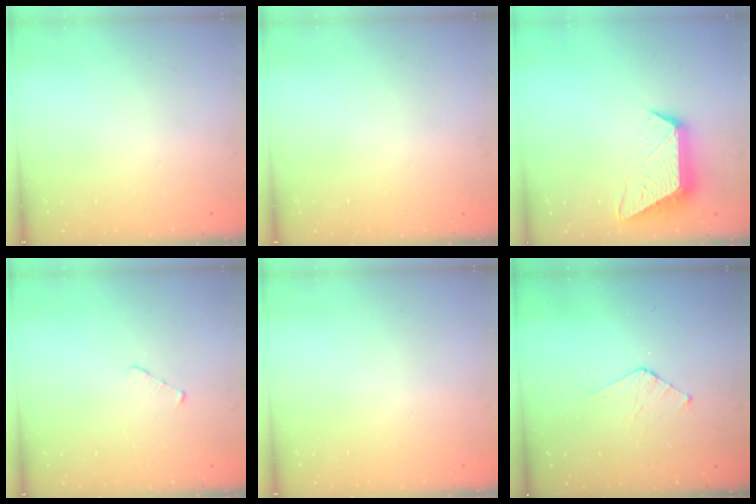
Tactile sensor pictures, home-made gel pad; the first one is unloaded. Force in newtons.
{"total": 0.0}
{"total": 12.7, "press": 12.7, "slide": 1.0}
{"total": 2.5, "press": 2.5, "slide": 0.3}
{"total": 0.0}
{"total": 4.4, "press": 4.4, "slide": 0.4}